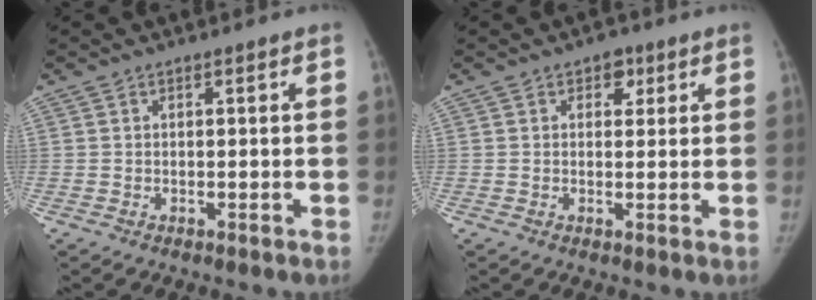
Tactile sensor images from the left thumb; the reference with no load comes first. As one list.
[{"total": 2.8, "force": [1.3, 2.1, 1.4], "torque": [0.005, -0.002, 0.013]}]